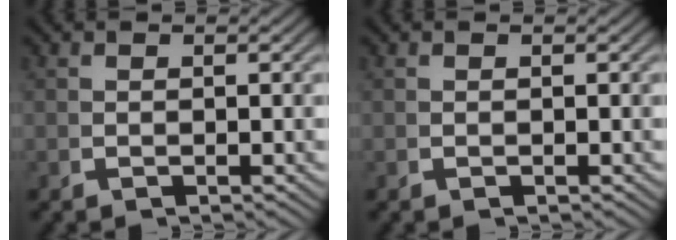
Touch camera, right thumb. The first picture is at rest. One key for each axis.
{"total": 0.0}